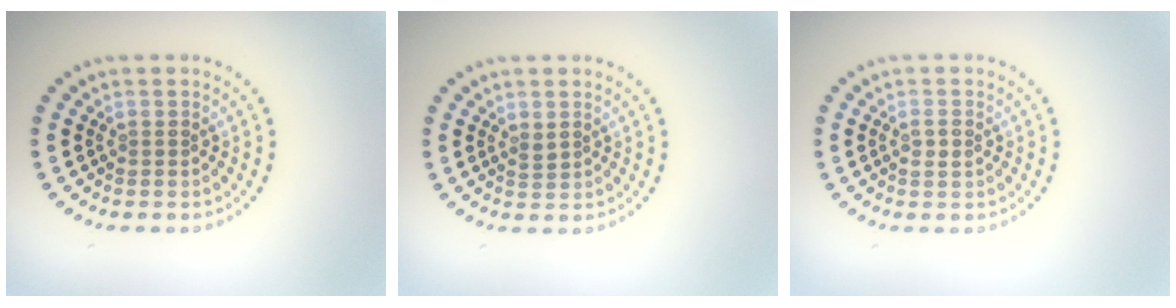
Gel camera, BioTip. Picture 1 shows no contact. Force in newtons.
{"total": 0.8, "press": 0.7, "slide": 0.4}
{"total": 1.1, "press": 1.1, "slide": 0.2}